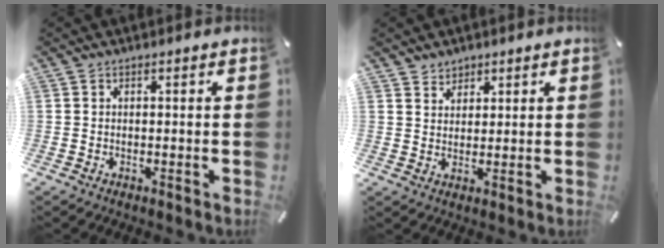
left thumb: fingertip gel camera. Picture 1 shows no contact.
{"total": 3.5, "force": [2.4, 2.5, -0.3], "torque": [0.014, -0.012, 0.043]}